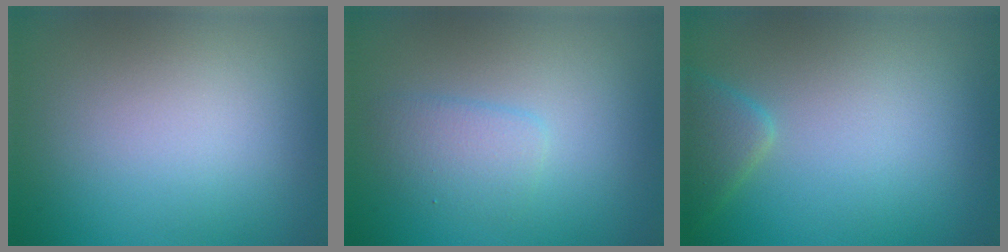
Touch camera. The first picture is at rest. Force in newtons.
{"total": 1.9, "press": 1.9, "slide": 0.2}
{"total": 2.4, "press": 2.4, "slide": 0.1}